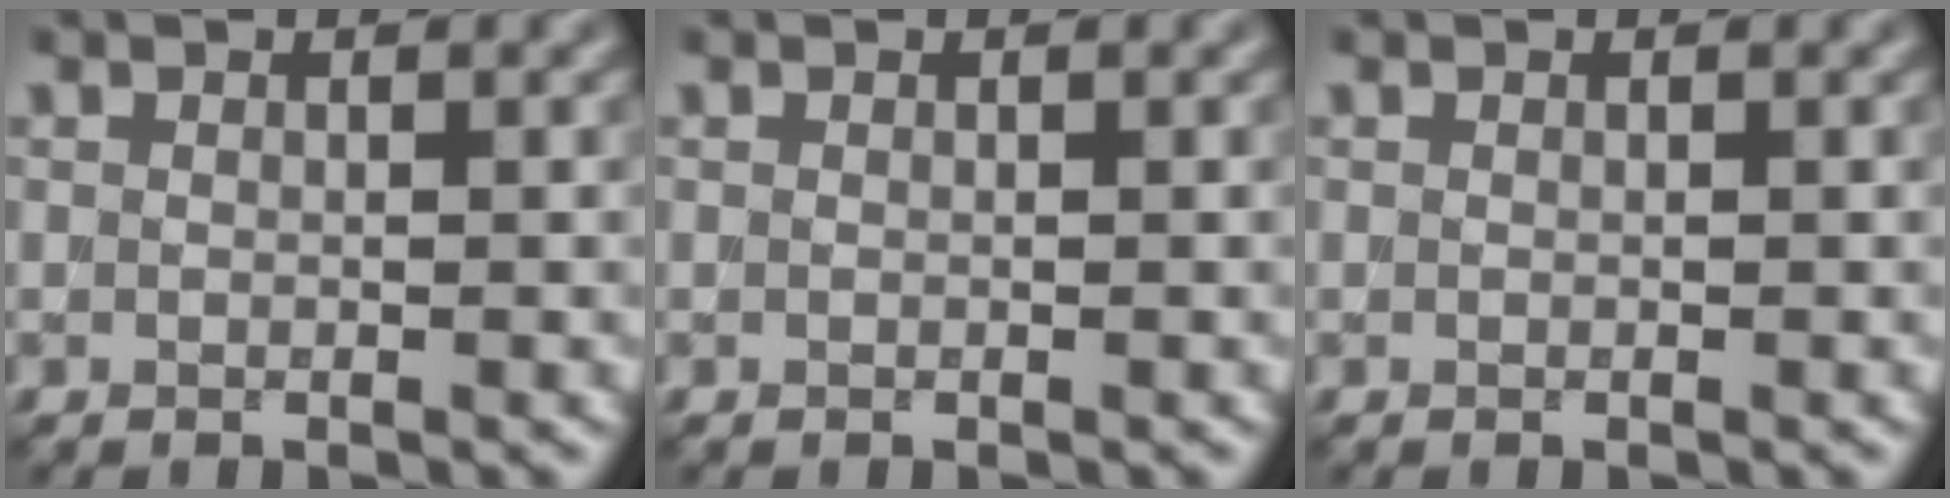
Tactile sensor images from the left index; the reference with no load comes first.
{"total": 0.0}
{"total": 0.0}